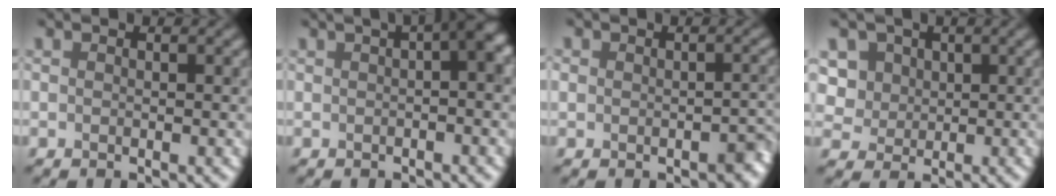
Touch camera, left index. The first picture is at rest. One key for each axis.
{"total": 4.6, "fx": 1.0, "fy": 1.2, "fz": 4.3, "tx": -0.036, "ty": 0.024, "tz": 0.011}
{"total": 2.9, "fx": -1.1, "fy": 2.2, "fz": 1.4, "tx": -0.005, "ty": -0.009, "tz": -0.017}
{"total": 5.2, "fx": 1.9, "fy": 4.5, "fz": 1.9, "tx": -0.034, "ty": 0.013, "tz": 0.028}